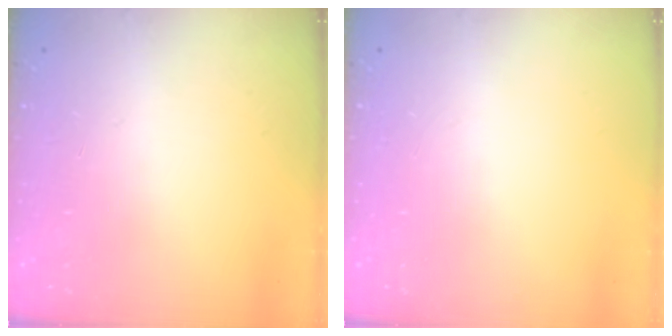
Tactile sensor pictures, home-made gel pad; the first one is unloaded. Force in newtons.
{"total": 0.0}